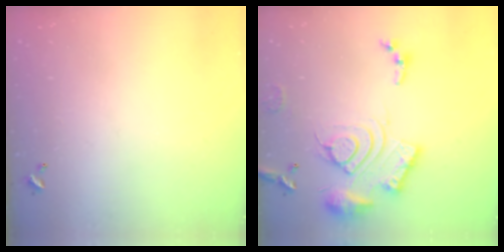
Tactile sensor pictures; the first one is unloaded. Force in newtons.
{"total": 19.5, "press": 19.4, "slide": 2.0}